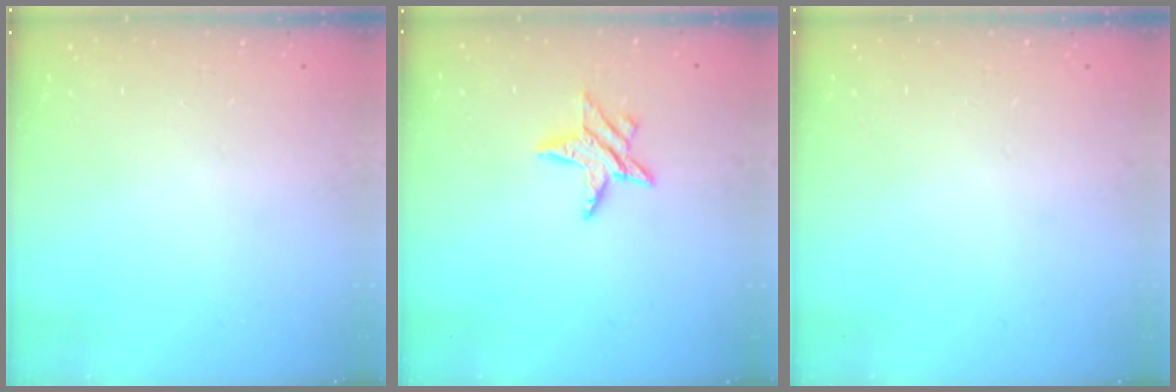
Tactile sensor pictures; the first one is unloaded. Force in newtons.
{"total": 6.7, "press": 6.7, "slide": 0.2}
{"total": 0.0}